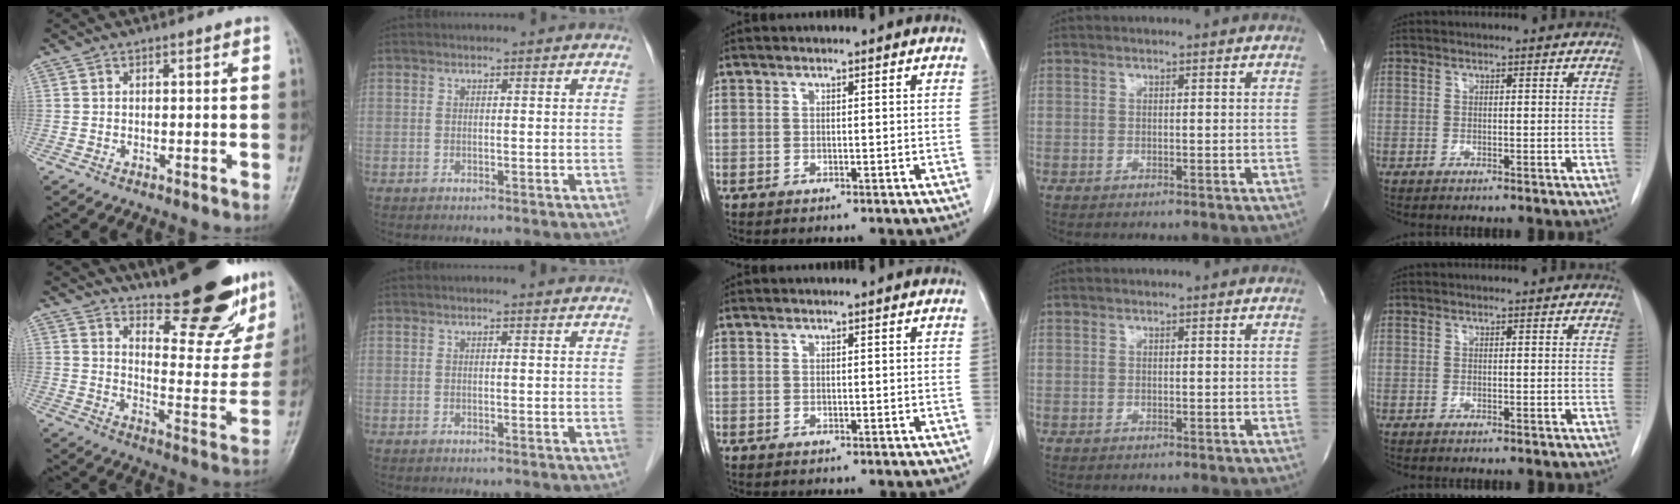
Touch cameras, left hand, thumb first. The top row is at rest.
{"thumb": {"total": 24.7, "force": [18.6, 7.1, 14.5], "torque": [-0.166, -0.114, 0.252]}, "index": {"total": 1.4, "force": [1.1, 0.2, 0.8], "torque": [-0.014, 0.010, 0.011]}}